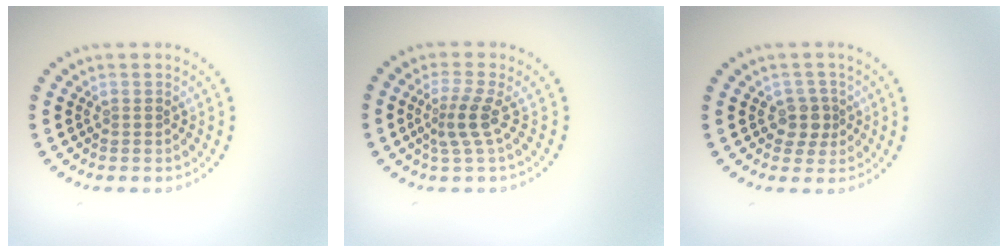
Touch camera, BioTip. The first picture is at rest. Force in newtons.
{"total": 2.5, "press": 1.7, "slide": 1.8}
{"total": 2.0, "press": 1.7, "slide": 1.1}